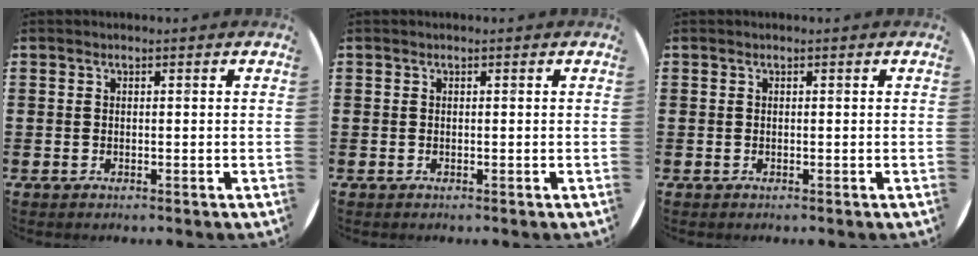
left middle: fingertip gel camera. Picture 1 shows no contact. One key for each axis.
{"total": 0.0}
{"total": 0.0}